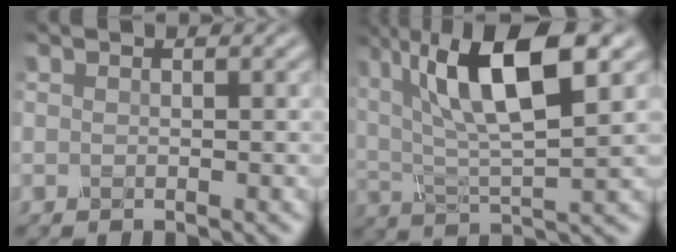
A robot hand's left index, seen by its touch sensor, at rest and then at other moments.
{"total": 10.8, "force": [4.3, 3.3, 9.4], "torque": [-0.172, 0.006, 0.072]}